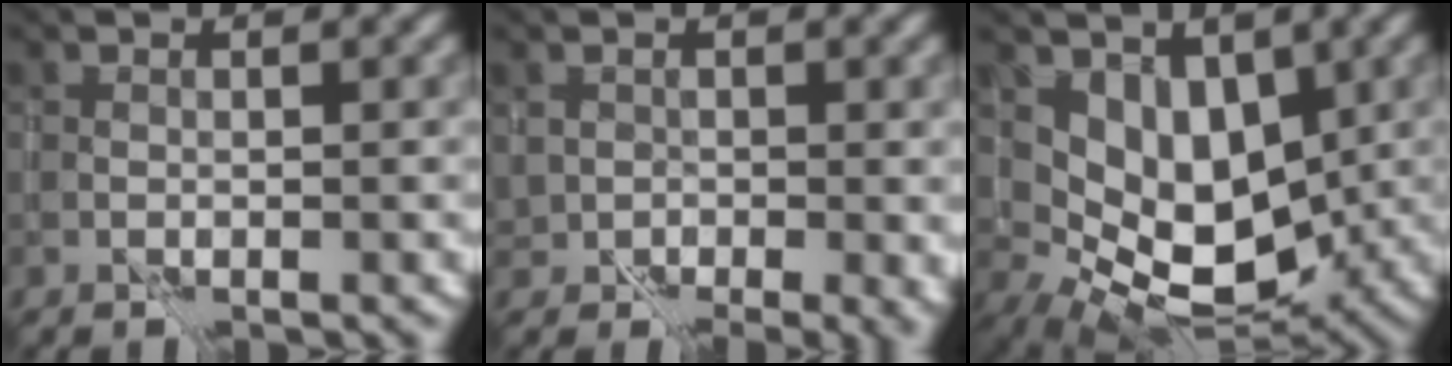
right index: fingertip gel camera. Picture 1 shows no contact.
{"total": 2.9, "force": [-0.4, 2.0, 2.1], "torque": [-0.024, -0.009, -0.006]}
{"total": 6.6, "force": [1.7, 4.2, 4.8], "torque": [-0.086, -0.025, 0.036]}